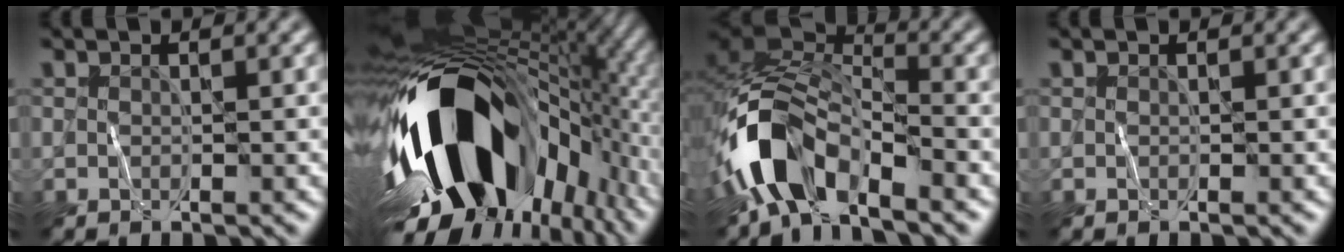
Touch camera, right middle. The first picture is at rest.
{"total": 17.8, "force": [-4.6, 10.4, 13.7], "torque": [-0.227, -0.014, -0.079]}
{"total": 8.1, "force": [-4.9, 3.9, 5.1], "torque": [-0.093, 0.004, -0.106]}
{"total": 0.0}